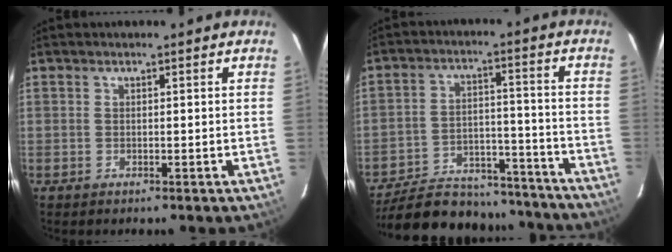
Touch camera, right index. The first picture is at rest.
{"total": 25.5, "force": [-22.3, 8.8, 8.8], "torque": [-0.180, 0.022, -0.299]}